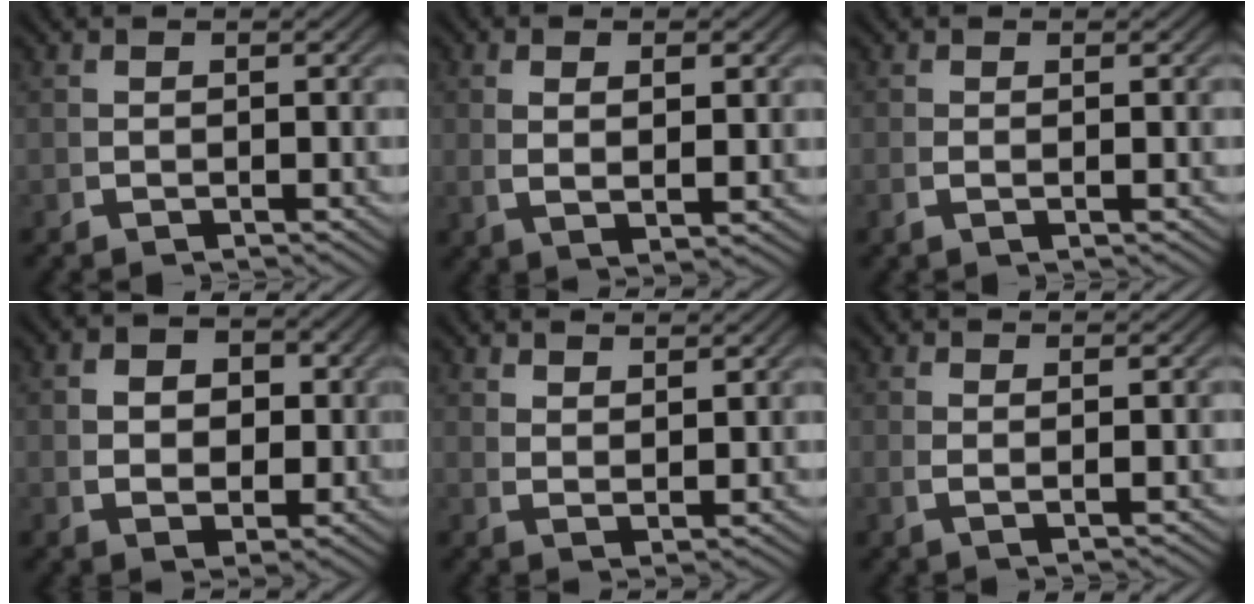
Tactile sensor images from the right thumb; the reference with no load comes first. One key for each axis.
{"total": 3.0, "fx": 0.9, "fy": 0.6, "fz": 2.8, "tx": -0.047, "ty": 0.000, "tz": 0.028}
{"total": 0.7, "fx": 0.1, "fy": 0.0, "fz": 0.7, "tx": -0.020, "ty": 0.001, "tz": 0.003}
{"total": 5.3, "fx": 0.6, "fy": 3.8, "fz": 3.5, "tx": -0.059, "ty": -0.017, "tz": 0.024}
{"total": 2.5, "fx": 2.4, "fy": 0.1, "fz": 0.9, "tx": -0.012, "ty": 0.002, "tz": 0.051}
{"total": 1.7, "fx": 0.8, "fy": -0.1, "fz": 1.5, "tx": -0.030, "ty": -0.001, "tz": 0.020}